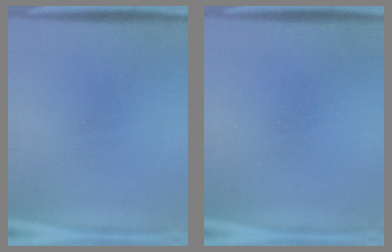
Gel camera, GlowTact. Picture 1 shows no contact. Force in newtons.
{"total": 1.6}